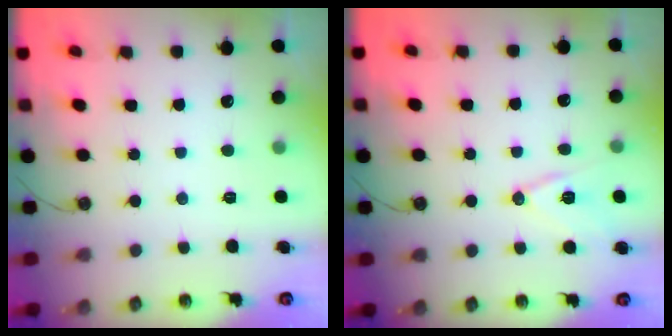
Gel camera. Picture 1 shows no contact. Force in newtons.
{"total": 10.2, "press": 9.6, "slide": 3.4}